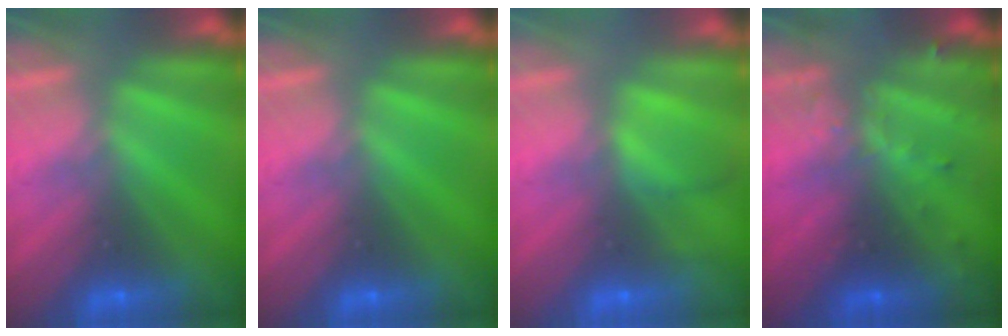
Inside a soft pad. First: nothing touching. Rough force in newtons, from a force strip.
{"total": 0.0}
{"total": 2.1}
{"total": 3.6}